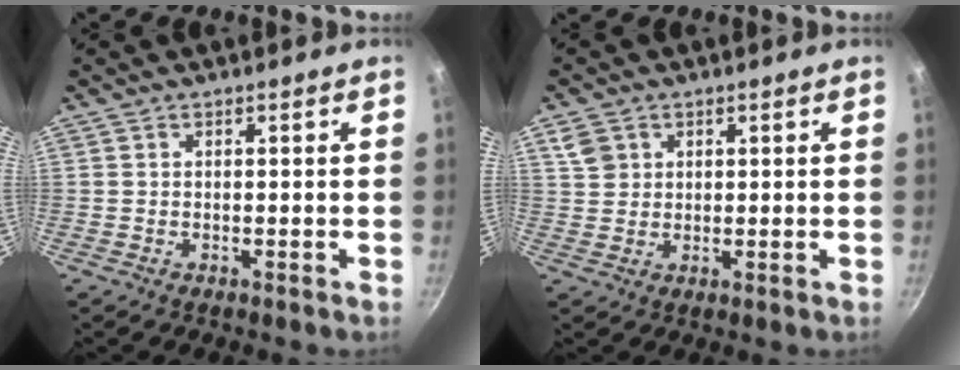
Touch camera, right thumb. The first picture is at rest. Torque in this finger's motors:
{"motor_torque": [-0.04, -0.18, 0.26, 0.06, -0.04]}